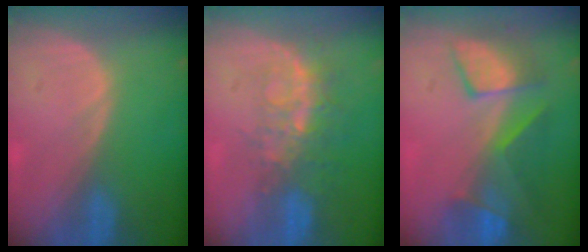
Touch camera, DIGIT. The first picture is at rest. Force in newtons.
{"total": 8.3, "press": 6.9, "slide": 4.7}
{"total": 8.1, "press": 7.9, "slide": 1.8}